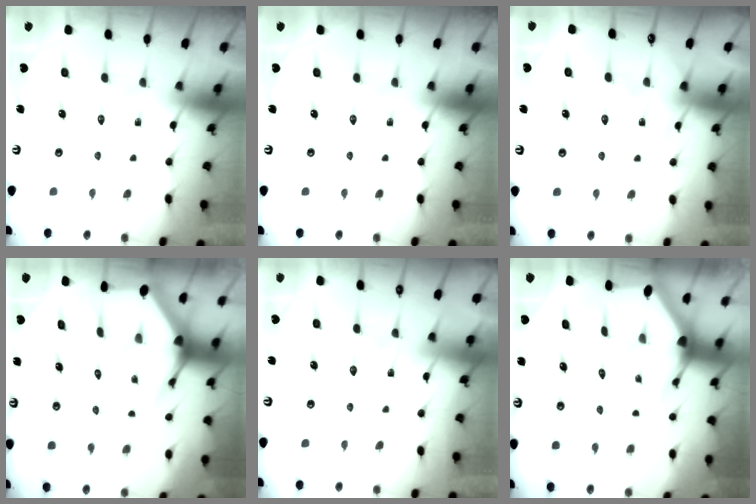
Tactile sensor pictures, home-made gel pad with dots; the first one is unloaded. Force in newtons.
{"total": 0.0}
{"total": 6.0, "press": 5.9, "slide": 0.8}
{"total": 3.7, "press": 3.7, "slide": 0.5}
{"total": 4.2, "press": 4.1, "slide": 0.5}
{"total": 3.0, "press": 3.0, "slide": 0.2}